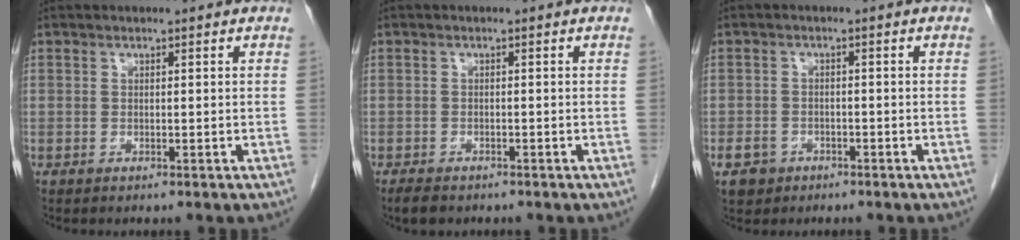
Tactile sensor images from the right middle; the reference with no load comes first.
{"total": 2.9, "force": [-2.3, 1.3, 1.2], "torque": [-0.025, -0.004, -0.032]}
{"total": 3.7, "force": [-2.1, 2.9, 0.8], "torque": [-0.016, 0.006, -0.031]}